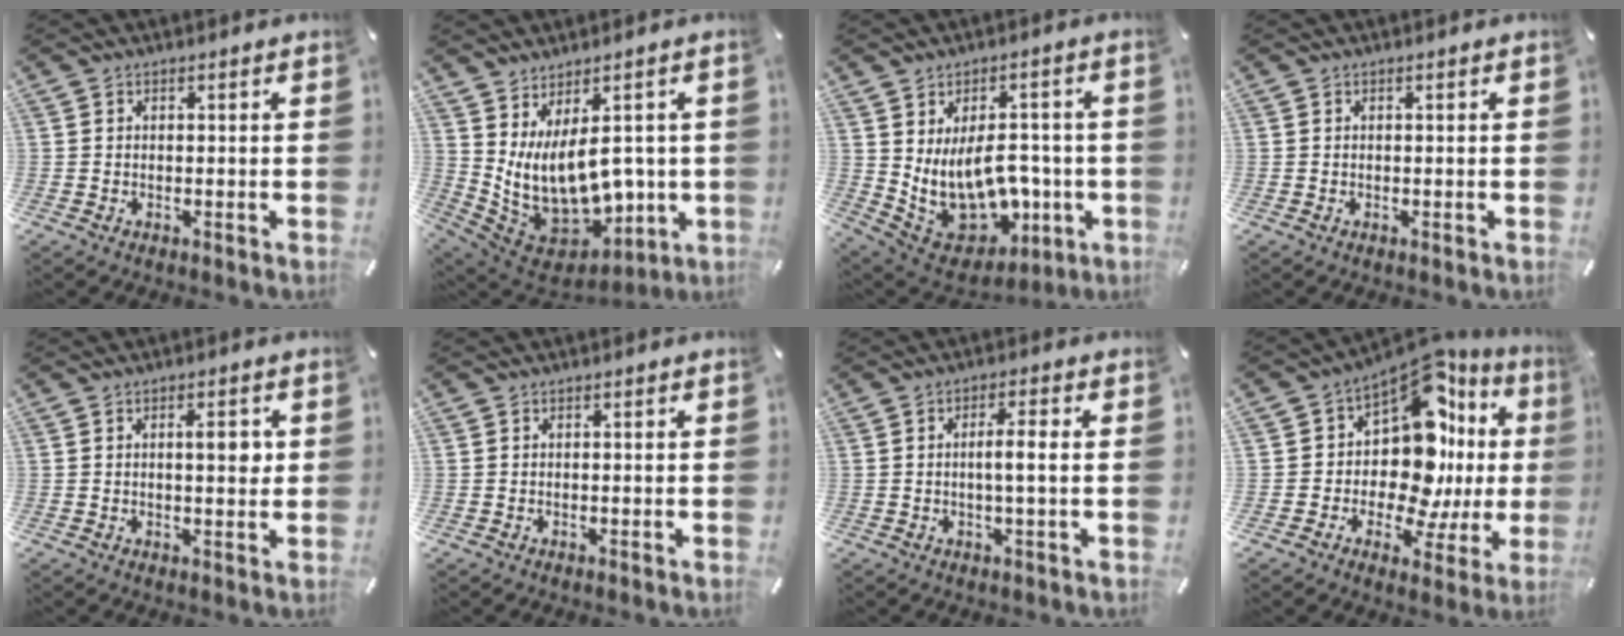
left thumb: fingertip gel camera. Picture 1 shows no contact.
{"total": 15.1, "force": [3.3, 9.0, 11.6], "torque": [-0.231, -0.050, 0.074]}
{"total": 16.3, "force": [0.7, 11.8, 11.3], "torque": [-0.184, -0.037, 0.031]}
{"total": 0.0}
{"total": 4.6, "force": [0.9, 1.6, 4.2], "torque": [-0.059, -0.004, 0.006]}
{"total": 0.0}
{"total": 4.9, "force": [0.0, 0.6, 4.9], "torque": [-0.090, 0.001, -0.005]}
{"total": 15.0, "force": [4.6, 9.0, 11.1], "torque": [-0.183, -0.080, 0.070]}